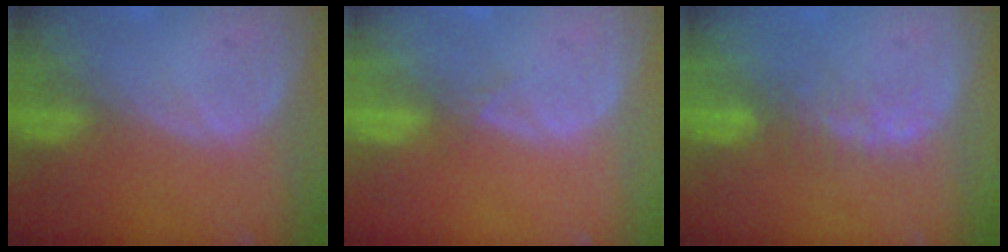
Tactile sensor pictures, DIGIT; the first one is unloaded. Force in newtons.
{"total": 0.7, "press": 0.7, "slide": 0.2}
{"total": 3.1, "press": 2.7, "slide": 1.5}